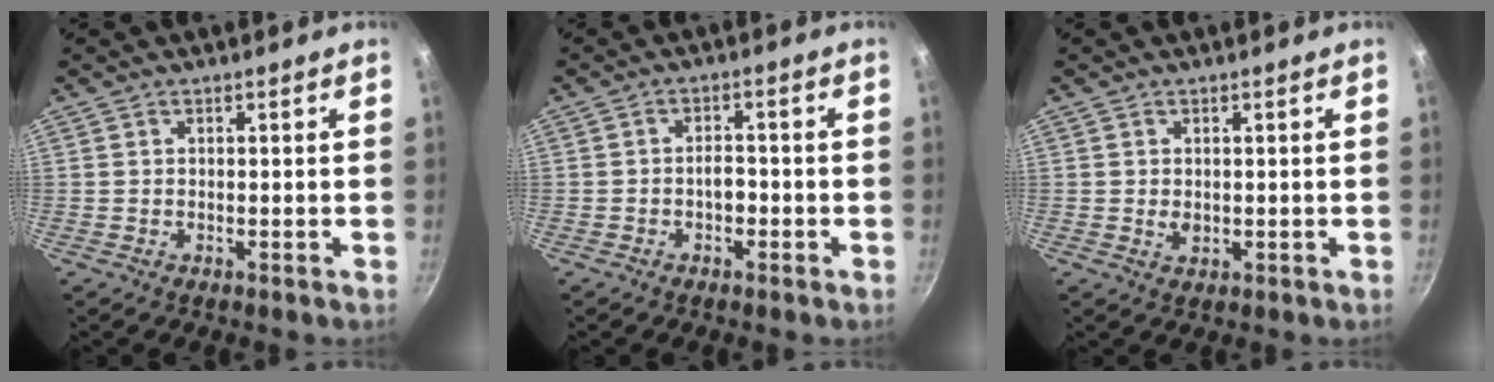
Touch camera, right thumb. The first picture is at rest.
{"total": 2.8, "force": [-1.2, 1.9, 1.7], "torque": [-0.011, 0.018, -0.019]}
{"total": 1.8, "force": [0.0, 1.4, 1.1], "torque": [-0.017, -0.004, 0.001]}